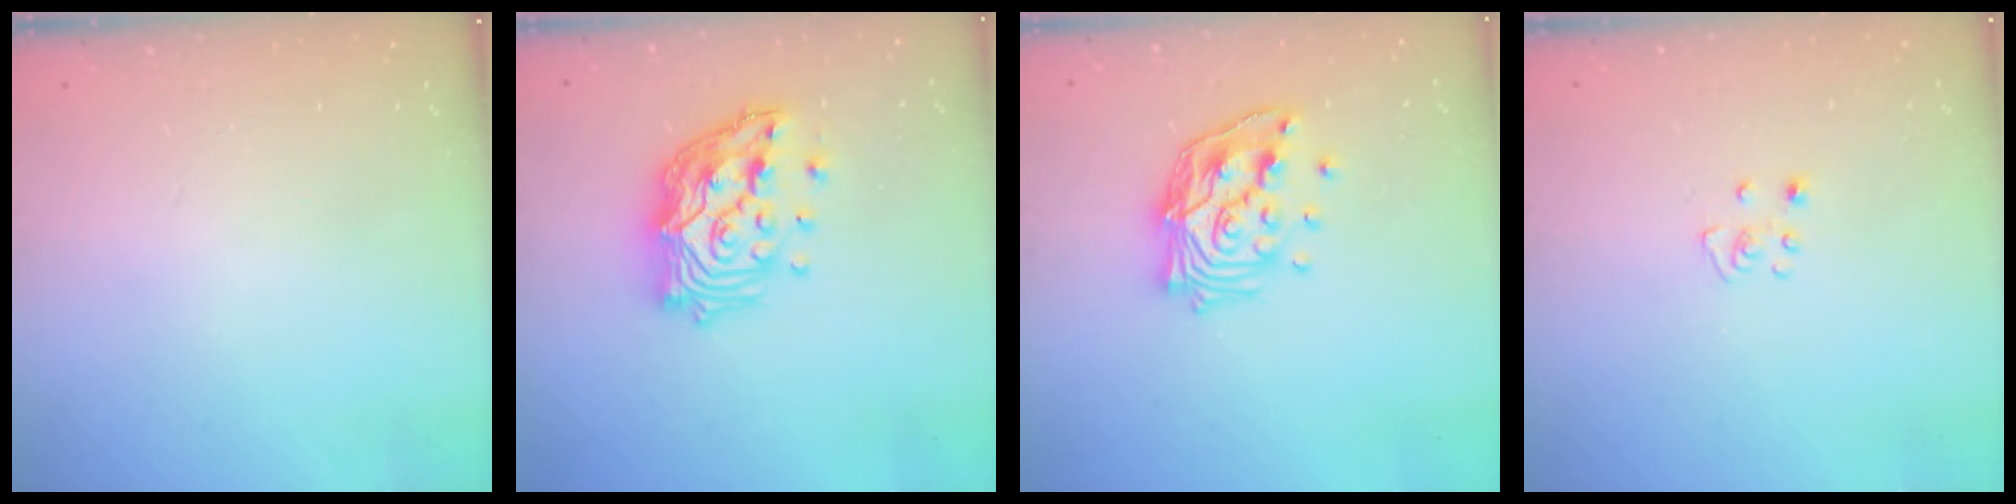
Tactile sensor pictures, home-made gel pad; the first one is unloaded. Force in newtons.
{"total": 17.4, "press": 17.1, "slide": 3.2}
{"total": 14.9, "press": 14.8, "slide": 1.1}
{"total": 3.8, "press": 3.8, "slide": 0.3}